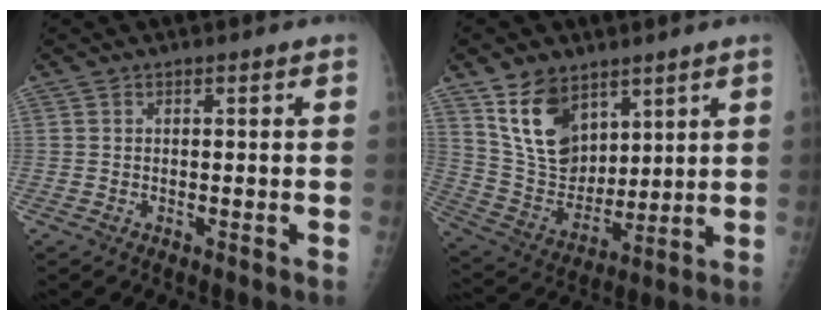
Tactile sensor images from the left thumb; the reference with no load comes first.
{"total": 13.9, "force": [8.0, 9.0, 6.8], "torque": [-0.082, -0.050, 0.167]}